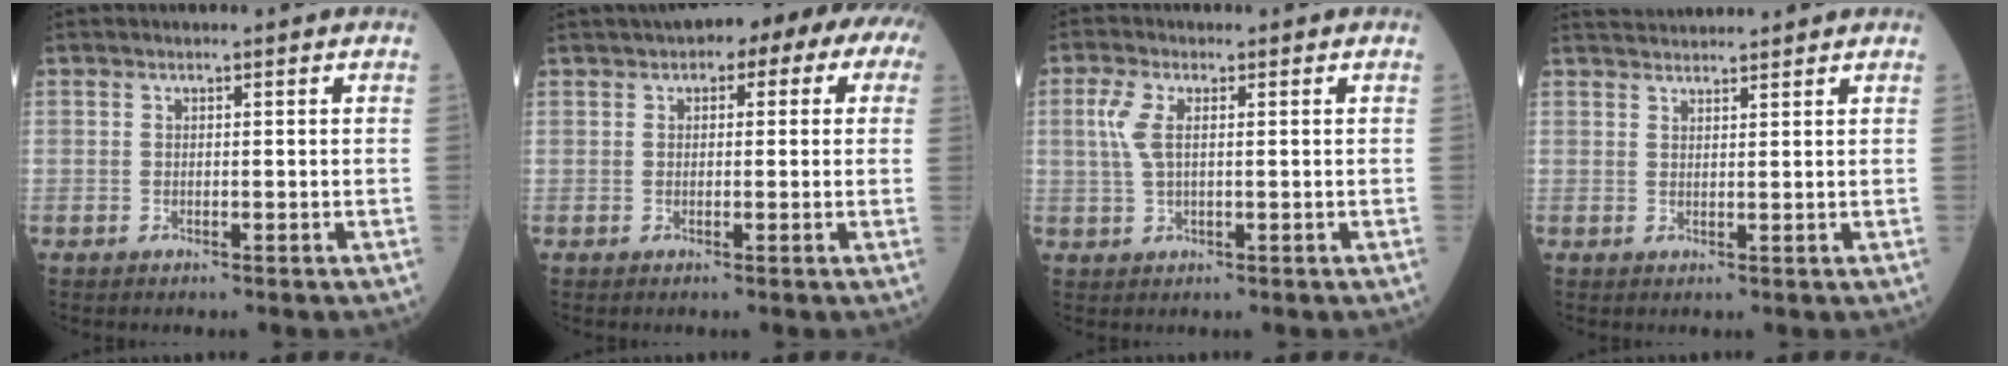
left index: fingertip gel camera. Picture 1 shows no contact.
{"total": 10.9, "force": [5.5, 4.2, 8.4], "torque": [-0.099, 0.056, 0.063]}
{"total": 3.9, "force": [0.8, 1.5, 3.5], "torque": [-0.100, 0.006, 0.016]}
{"total": 4.7, "force": [4.7, -0.2, 0.8], "torque": [-0.016, 0.033, 0.078]}